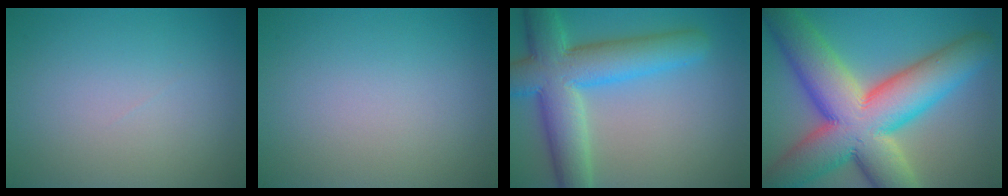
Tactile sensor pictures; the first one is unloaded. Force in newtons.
{"total": 0.0}
{"total": 9.3, "press": 9.3, "slide": 0.4}
{"total": 15.8, "press": 15.7, "slide": 1.0}